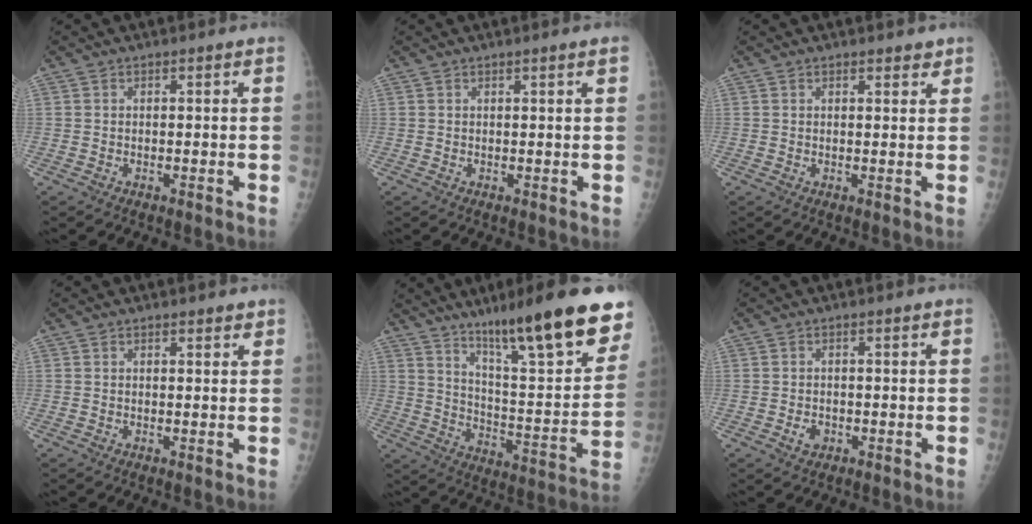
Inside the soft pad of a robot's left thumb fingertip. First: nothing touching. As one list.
[{"total": 1.2, "force": [0.8, -0.2, 0.9], "torque": [-0.014, -0.002, 0.014]}, {"total": 1.9, "force": [1.6, 0.7, 0.8], "torque": [-0.003, -0.008, 0.020]}, {"total": 1.6, "force": [1.3, 0.5, 0.7], "torque": [-0.006, -0.006, 0.018]}, {"total": 25.5, "force": [17.0, 4.3, 18.5], "torque": [-0.249, -0.077, 0.267]}, {"total": 2.3, "force": [-0.7, 1.8, 1.3], "torque": [-0.017, 0.002, -0.005]}]